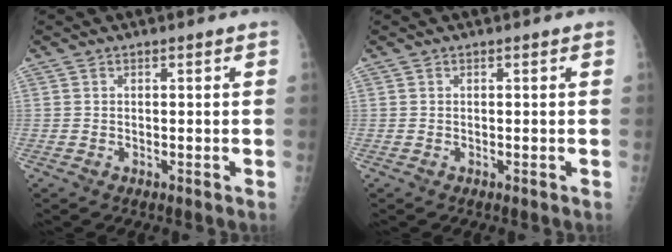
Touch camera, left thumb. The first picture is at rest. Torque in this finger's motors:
{"motor_torque": [0.00, 0.00, 0.00, 0.00, 0.00]}